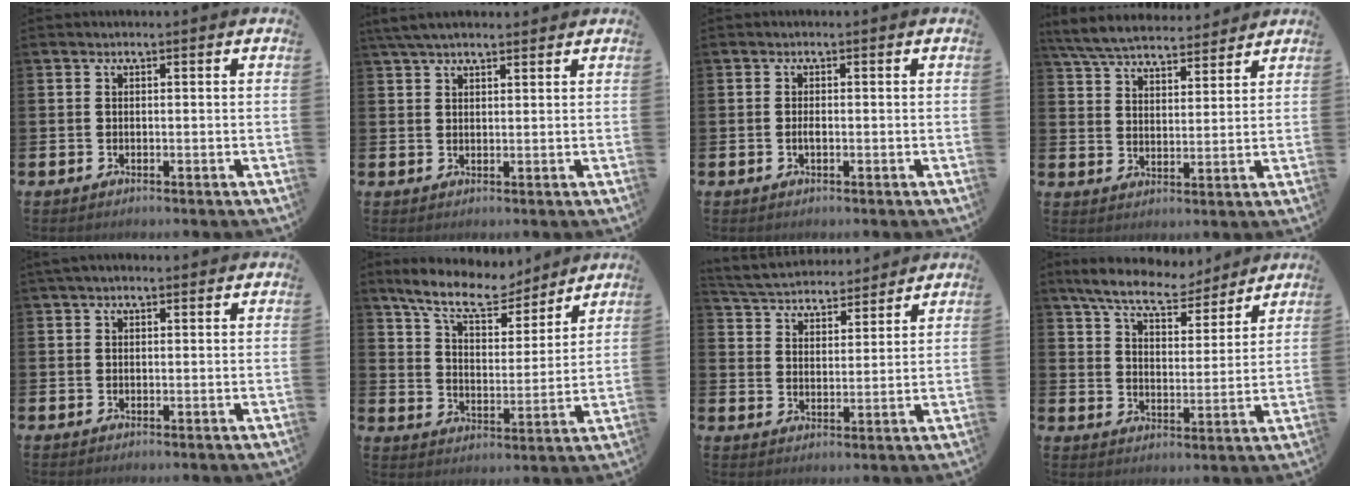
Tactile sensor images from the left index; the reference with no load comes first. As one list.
[{"total": 4.0, "force": [3.5, 1.1, 1.7], "torque": [-0.036, -0.005, 0.063]}, {"total": 0.9, "force": [-0.3, 0.3, 0.8], "torque": [-0.011, -0.002, -0.007]}, {"total": 6.6, "force": [6.3, 1.4, 1.5], "torque": [-0.054, -0.031, 0.114]}, {"total": 1.4, "force": [1.1, 0.5, 0.7], "torque": [-0.002, 0.000, 0.017]}, {"total": 10.1, "force": [9.0, 2.9, 3.8], "torque": [-0.097, -0.053, 0.158]}, {"total": 4.7, "force": [4.6, 1.2, -0.1], "torque": [-0.025, -0.035, 0.078]}, {"total": 8.4, "force": [7.8, 1.7, 2.8], "torque": [-0.079, -0.043, 0.138]}]